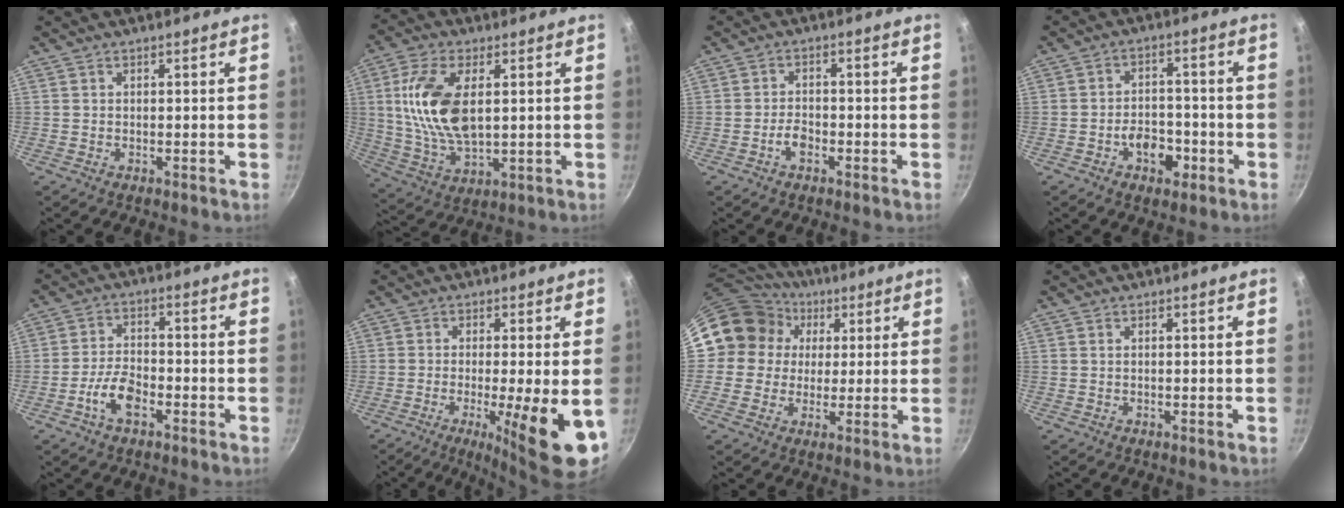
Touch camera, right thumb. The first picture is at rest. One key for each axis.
{"total": 15.0, "fx": 2.7, "fy": 7.7, "fz": 12.6, "tx": -0.241, "ty": -0.008, "tz": 0.056}
{"total": 3.0, "fx": -1.5, "fy": 1.7, "fz": 2.0, "tx": -0.029, "ty": 0.018, "tz": -0.028}
{"total": 7.0, "fx": -3.0, "fy": 4.5, "fz": 4.5, "tx": -0.044, "ty": 0.022, "tz": -0.049}
{"total": 6.7, "fx": -3.2, "fy": 3.4, "fz": 4.9, "tx": -0.087, "ty": 0.029, "tz": -0.062}
{"total": 12.4, "fx": -3.4, "fy": 2.1, "fz": 11.7, "tx": -0.170, "ty": -0.008, "tz": -0.046}
{"total": 14.3, "fx": 3.4, "fy": 13.1, "fz": 4.7, "tx": -0.059, "ty": 0.020, "tz": 0.046}
{"total": 0.0}